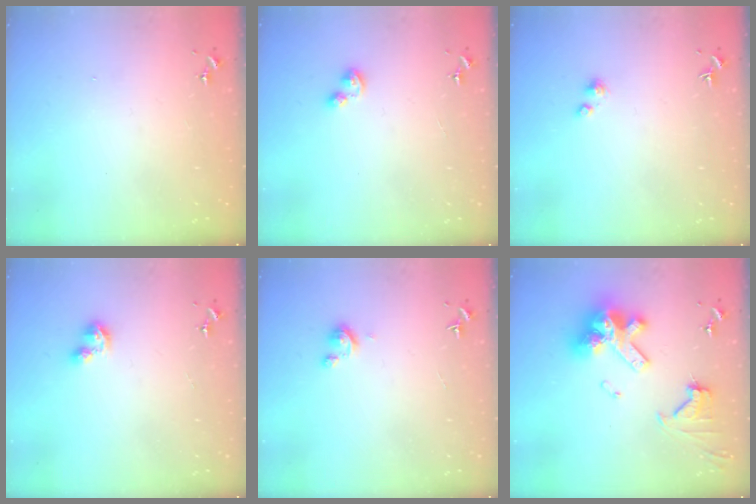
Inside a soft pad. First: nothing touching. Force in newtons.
{"total": 2.7, "press": 2.7, "slide": 0.3}
{"total": 2.2, "press": 2.2, "slide": 0.2}
{"total": 2.6, "press": 2.6, "slide": 0.3}
{"total": 2.9, "press": 2.9, "slide": 0.3}
{"total": 18.7, "press": 18.6, "slide": 2.0}